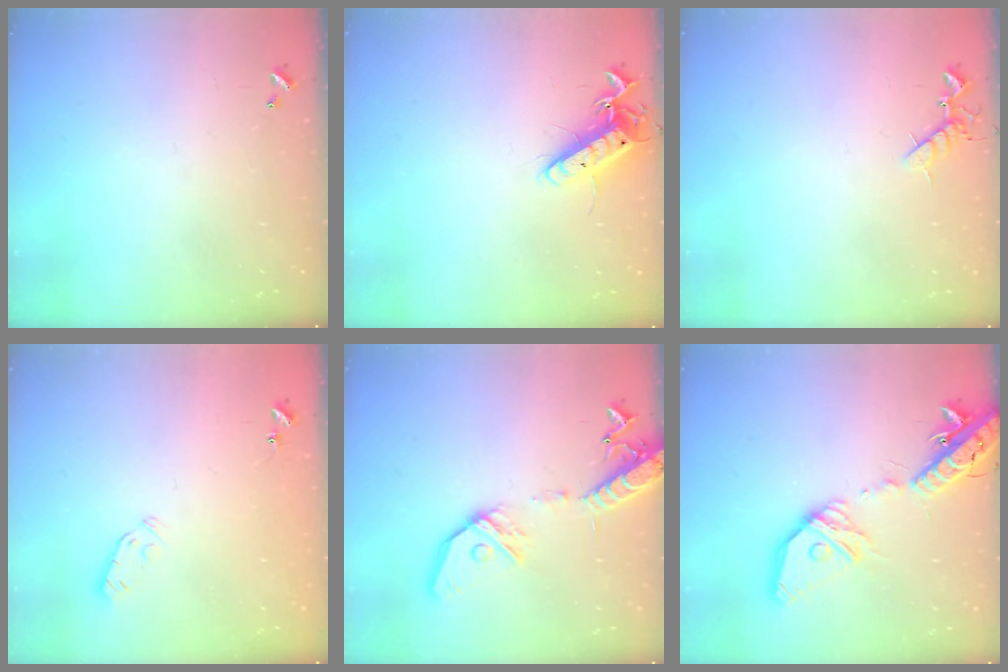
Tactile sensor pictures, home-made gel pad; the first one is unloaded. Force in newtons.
{"total": 12.4, "press": 12.4, "slide": 1.1}
{"total": 7.0, "press": 6.9, "slide": 1.1}
{"total": 3.3, "press": 3.1, "slide": 1.0}
{"total": 16.0, "press": 15.7, "slide": 3.1}
{"total": 23.1, "press": 22.8, "slide": 3.6}